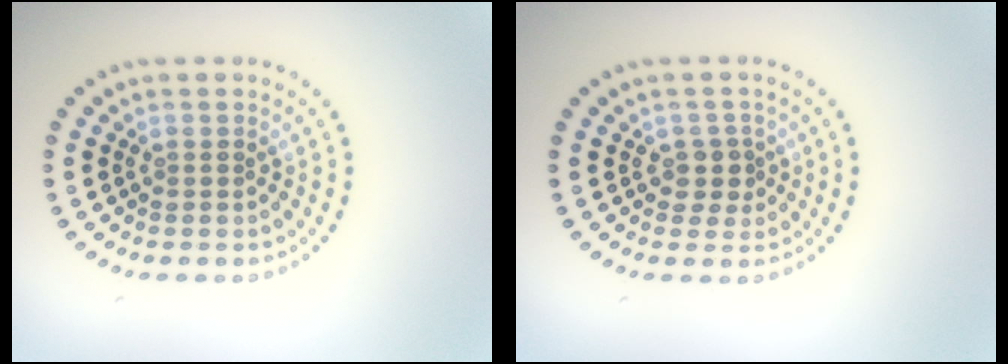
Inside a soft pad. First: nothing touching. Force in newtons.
{"total": 1.9, "press": 1.6, "slide": 1.0}